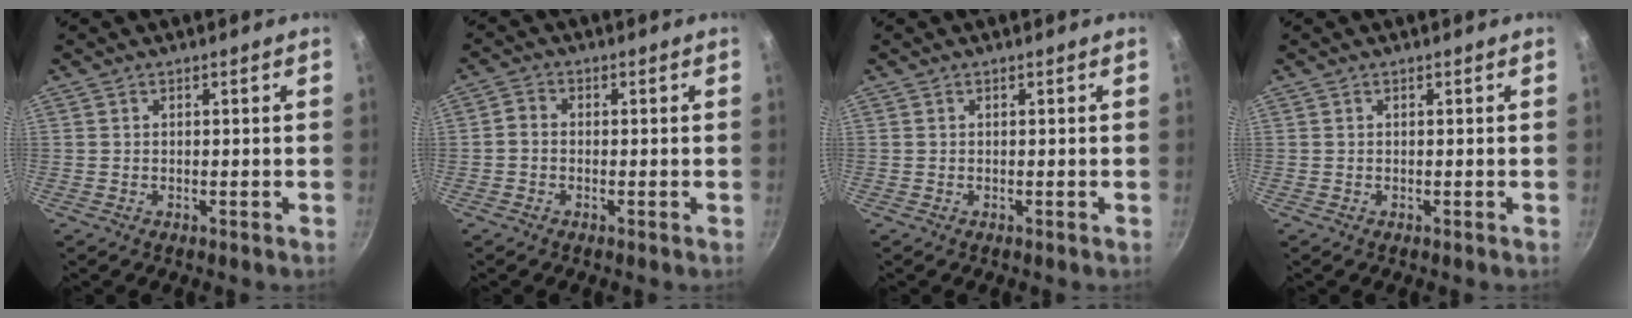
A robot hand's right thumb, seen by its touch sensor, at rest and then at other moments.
{"total": 2.0, "force": [-0.6, 1.6, 1.0], "torque": [-0.023, 0.010, -0.020]}
{"total": 0.0}
{"total": 0.0}